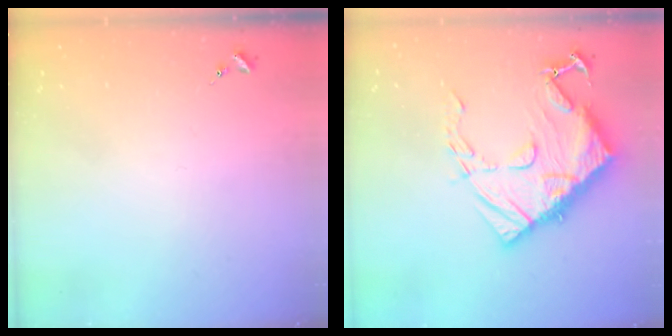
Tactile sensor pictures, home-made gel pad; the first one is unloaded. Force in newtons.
{"total": 22.1, "press": 22.0, "slide": 2.0}